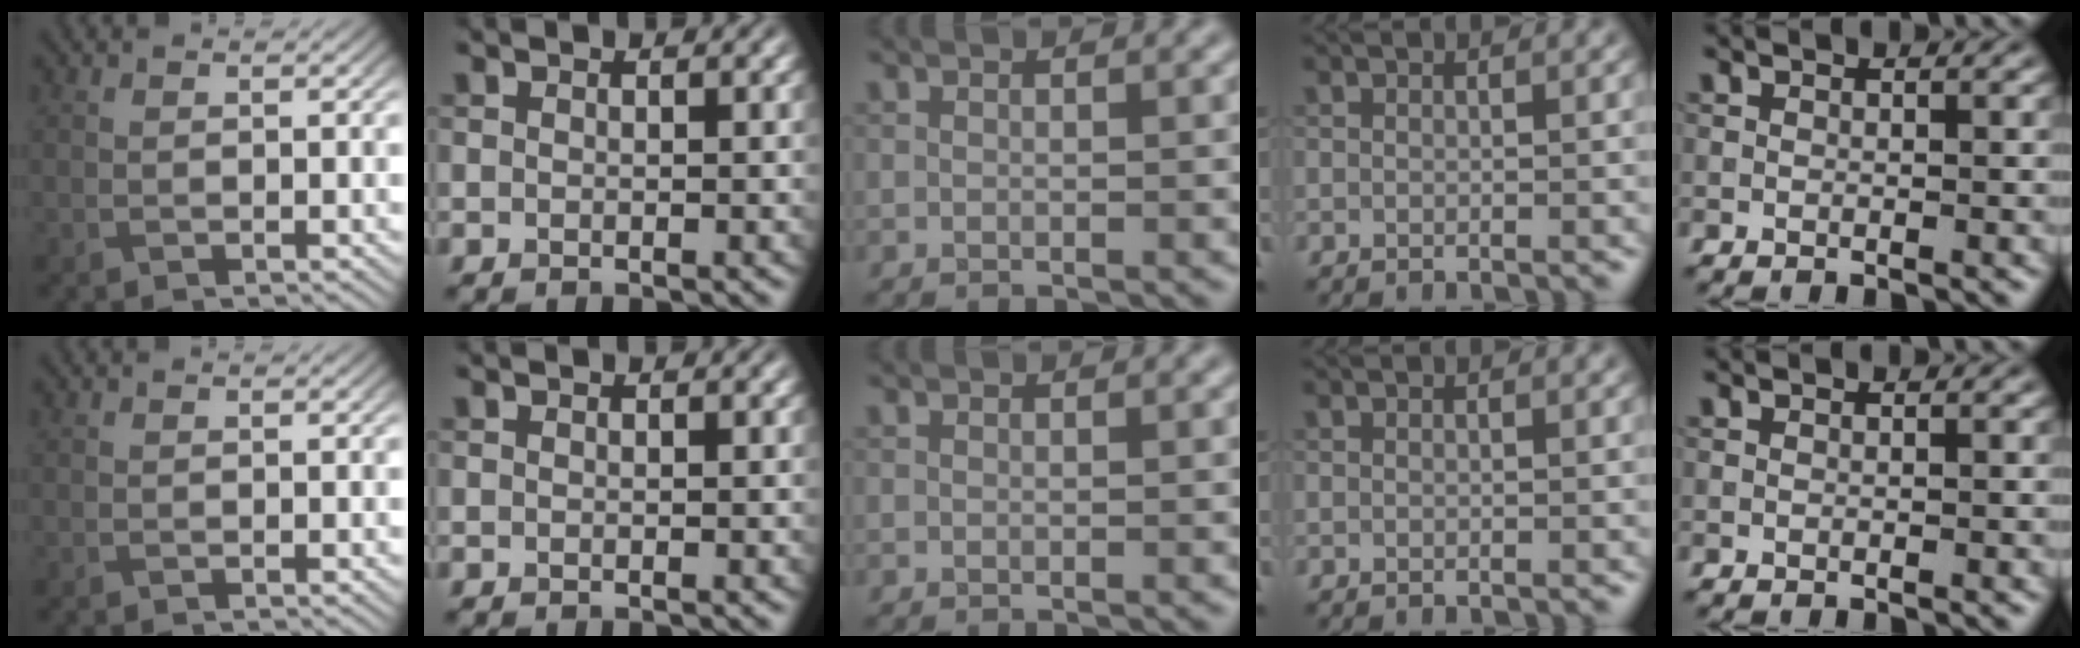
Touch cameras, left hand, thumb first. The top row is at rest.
{}